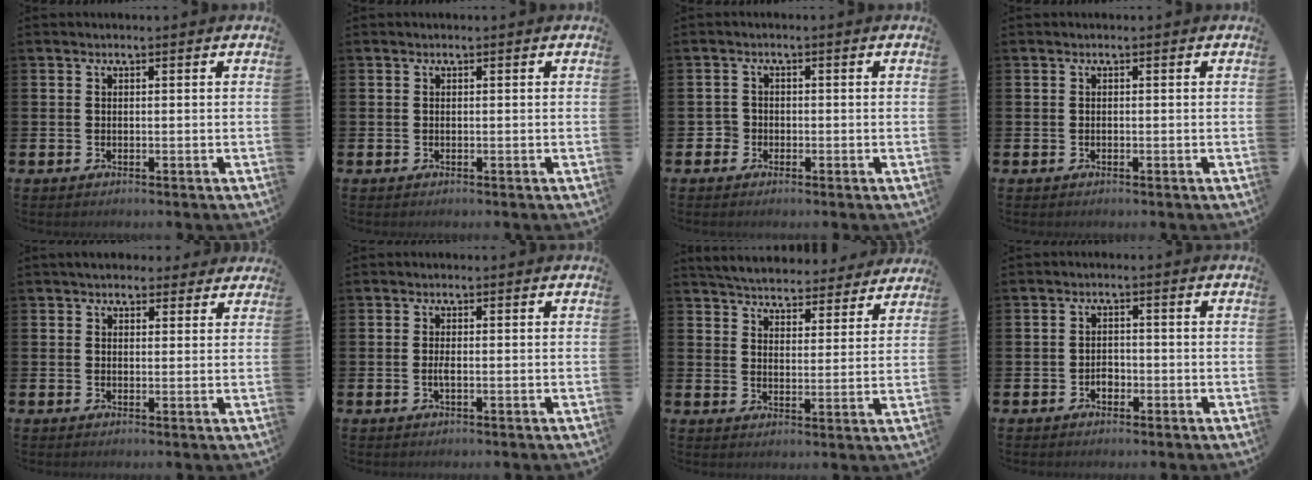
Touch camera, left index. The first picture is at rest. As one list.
[{"total": 0.0}, {"total": 1.7, "force": [-0.9, 1.5, 0.1], "torque": [-0.001, 0.000, -0.023]}, {"total": 0.0}, {"total": 3.4, "force": [3.0, 1.5, 0.3], "torque": [0.009, -0.015, 0.051]}, {"total": 1.0, "force": [-0.2, 0.1, 1.0], "torque": [-0.019, -0.001, -0.003]}, {"total": 5.2, "force": [5.1, 0.9, 0.4], "torque": [-0.024, -0.042, 0.086]}, {"total": 1.6, "force": [-0.7, 1.2, 0.7], "torque": [-0.009, -0.002, -0.017]}]